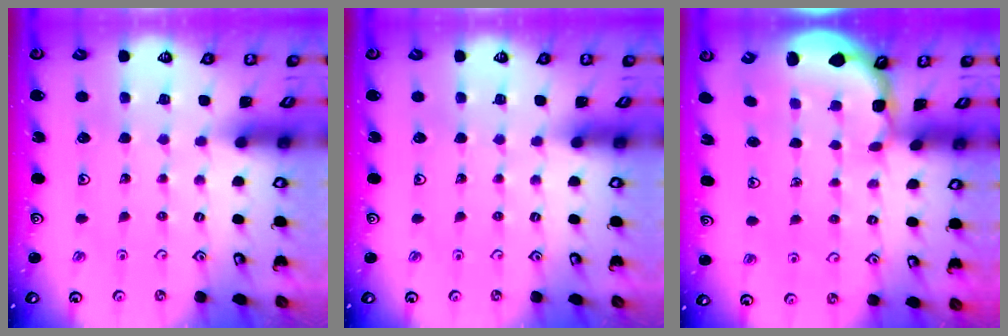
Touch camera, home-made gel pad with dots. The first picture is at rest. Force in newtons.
{"total": 0.0}
{"total": 1.8, "press": 1.7, "slide": 0.4}